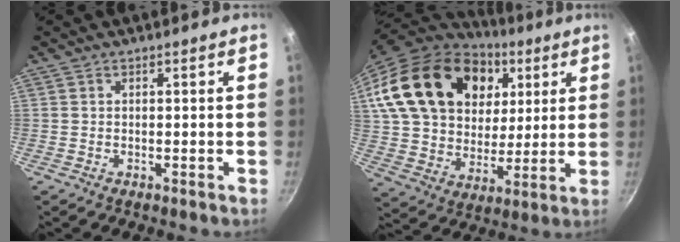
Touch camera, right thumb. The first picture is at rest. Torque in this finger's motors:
{"motor_torque": [2.11, 2.90, 1.45, -0.51, 0.63]}